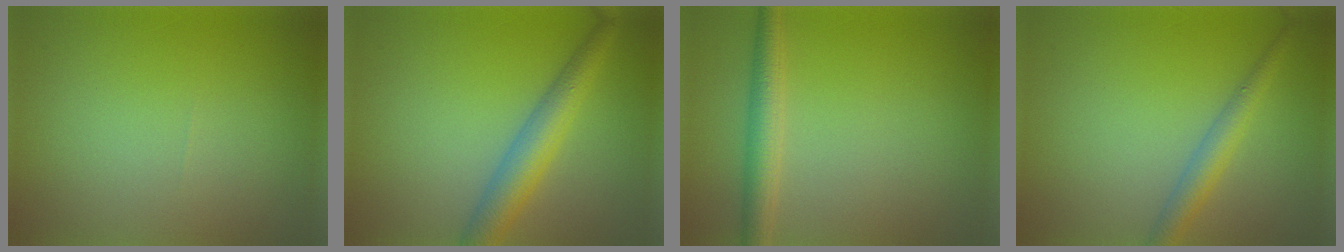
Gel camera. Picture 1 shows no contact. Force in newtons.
{"total": 4.1, "press": 4.1, "slide": 0.1}
{"total": 2.8, "press": 2.8, "slide": 0.1}
{"total": 2.4, "press": 2.4, "slide": 0.1}